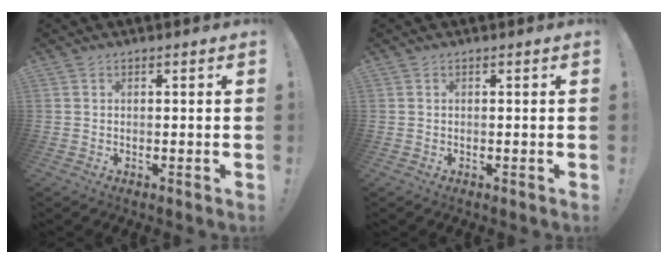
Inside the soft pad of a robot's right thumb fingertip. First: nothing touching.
{"total": 0.0}